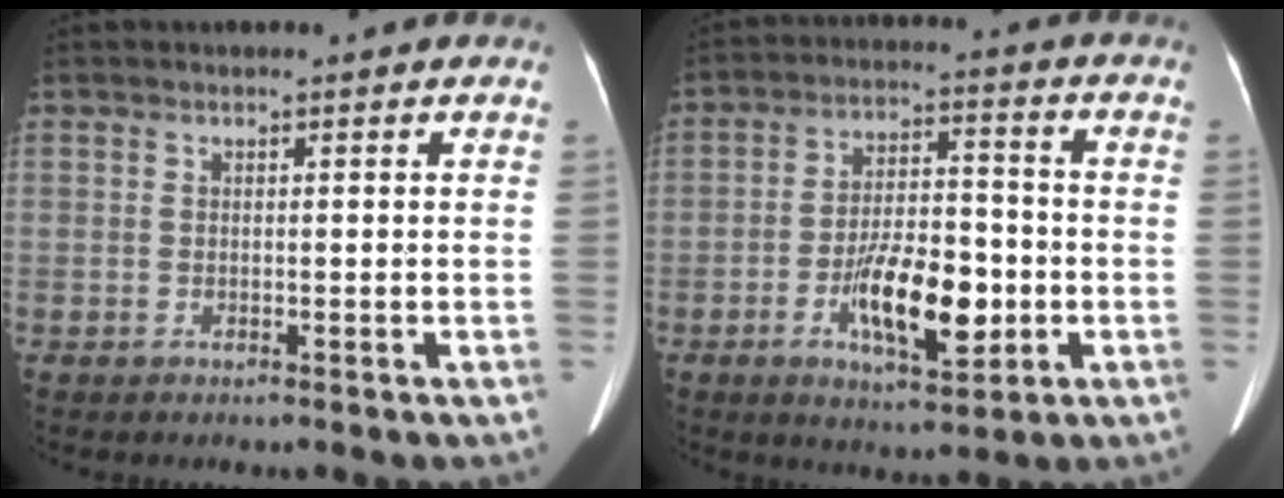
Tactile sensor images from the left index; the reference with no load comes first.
{"total": 11.5, "force": [-3.5, 4.2, 10.1], "torque": [-0.183, 0.004, -0.054]}